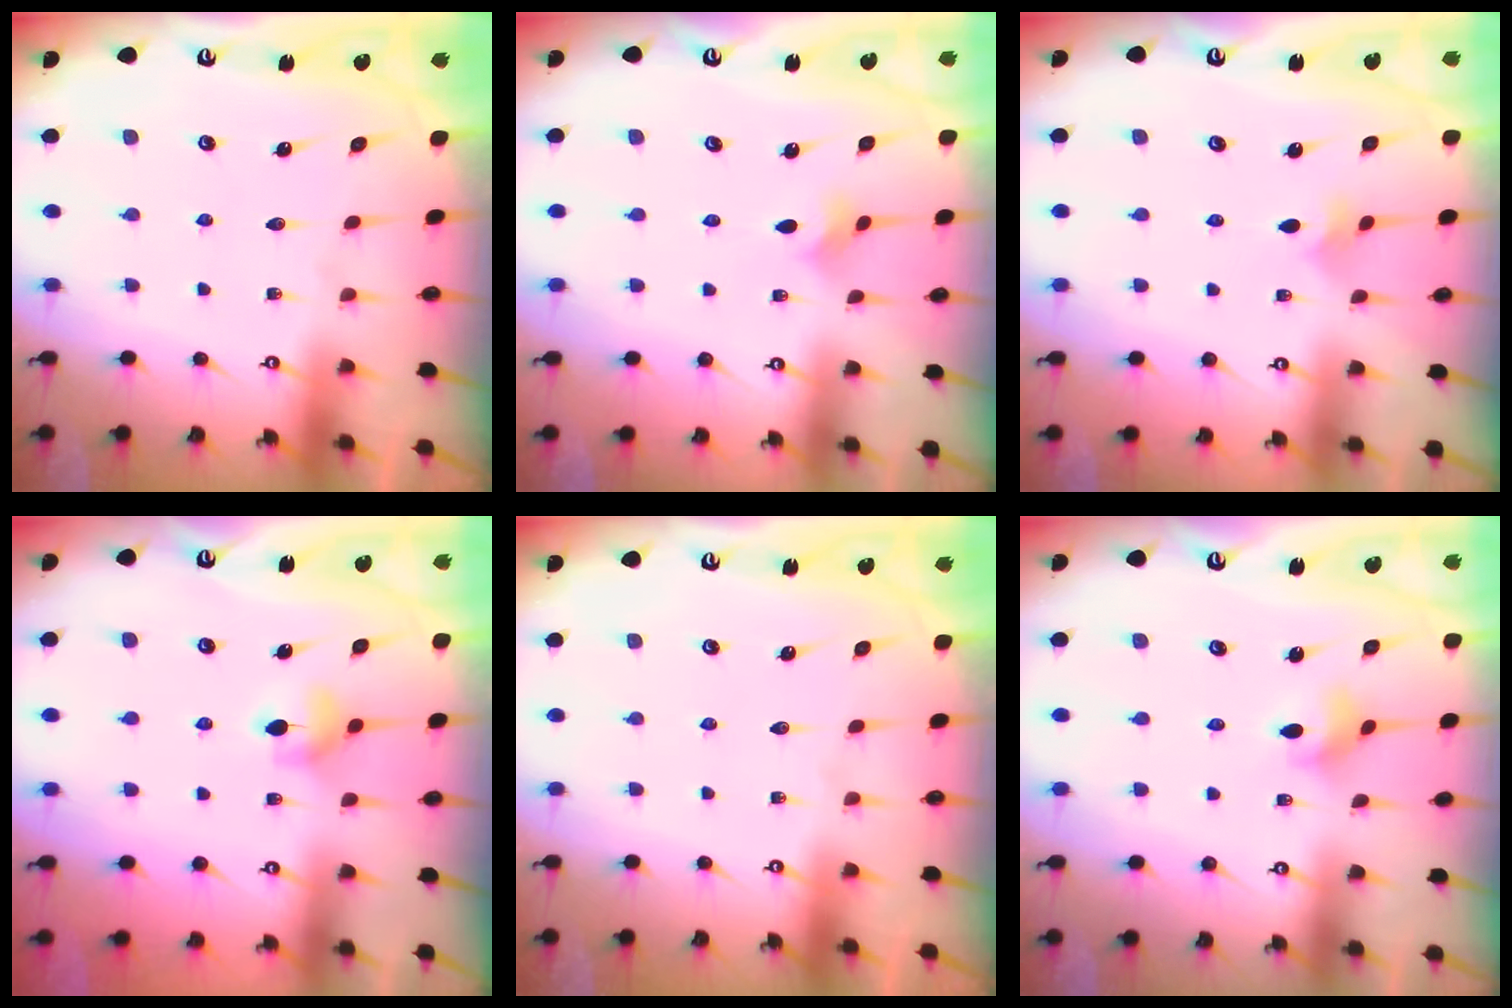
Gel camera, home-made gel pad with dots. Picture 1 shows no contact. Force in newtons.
{"total": 2.1, "press": 2.0, "slide": 0.5}
{"total": 2.4, "press": 2.3, "slide": 0.5}
{"total": 6.6, "press": 6.5, "slide": 0.9}
{"total": 0.0}
{"total": 4.2, "press": 4.1, "slide": 0.6}